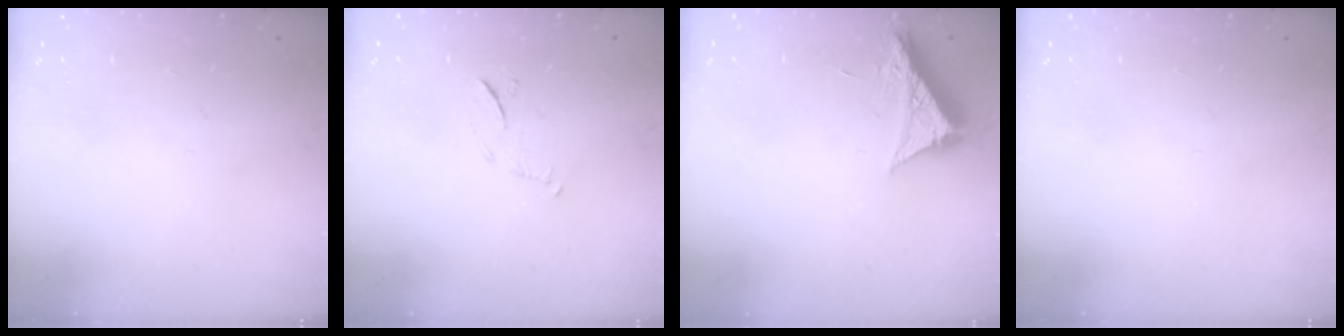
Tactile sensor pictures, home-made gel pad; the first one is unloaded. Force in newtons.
{"total": 6.0, "press": 6.0, "slide": 0.6}
{"total": 8.9, "press": 8.9, "slide": 0.3}
{"total": 0.0}